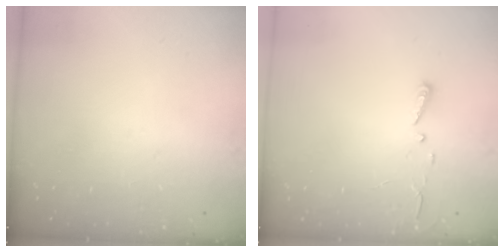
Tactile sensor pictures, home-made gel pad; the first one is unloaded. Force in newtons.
{"total": 3.0, "press": 2.9, "slide": 0.3}